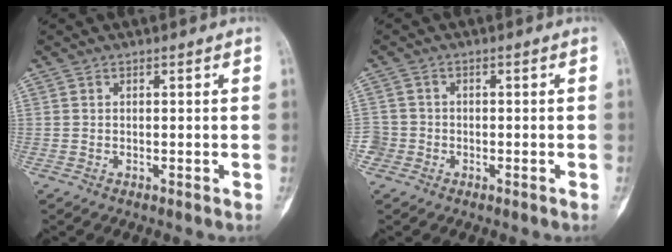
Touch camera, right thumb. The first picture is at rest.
{"total": 3.0, "force": [-1.5, 2.6, 0.0], "torque": [0.011, 0.013, -0.034]}